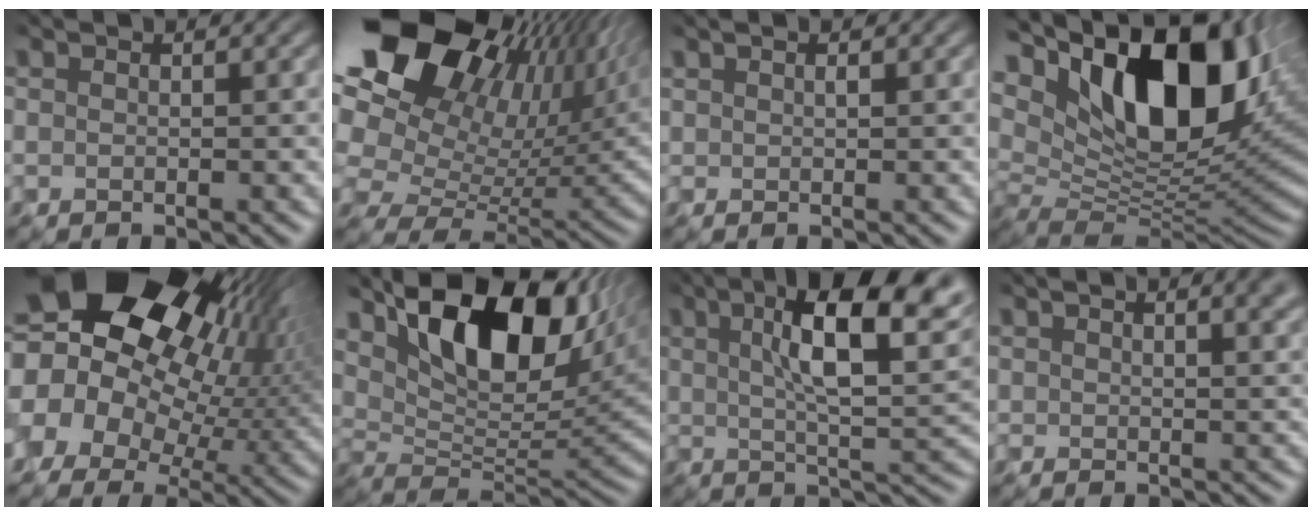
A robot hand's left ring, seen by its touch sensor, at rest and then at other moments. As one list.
[{"total": 19.0, "force": [9.6, 11.3, 11.9], "torque": [-0.221, 0.046, 0.160]}, {"total": 0.6, "force": [0.4, 0.2, 0.4], "torque": [-0.011, 0.002, 0.009]}, {"total": 14.8, "force": [6.4, 7.2, 11.2], "torque": [-0.166, 0.007, 0.110]}, {"total": 19.9, "force": [5.6, 13.7, 13.3], "torque": [-0.193, 0.032, 0.103]}, {"total": 12.6, "force": [6.1, 6.5, 8.9], "torque": [-0.144, -0.006, 0.113]}, {"total": 11.5, "force": [4.4, 3.3, 10.1], "torque": [-0.150, 0.012, 0.067]}, {"total": 5.9, "force": [3.4, 2.5, 4.1], "torque": [-0.019, 0.028, 0.027]}]